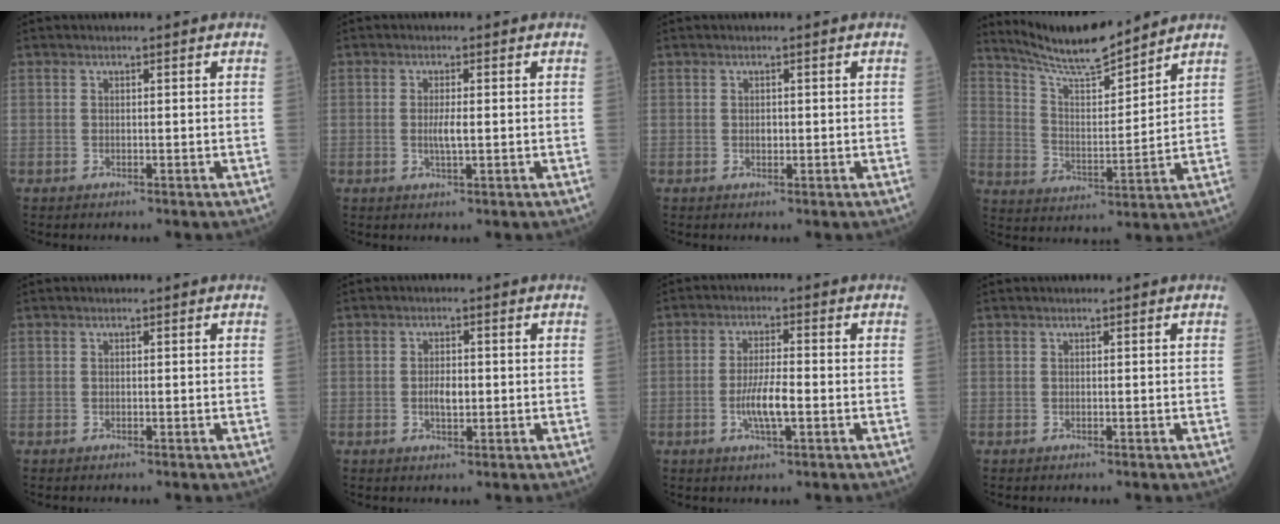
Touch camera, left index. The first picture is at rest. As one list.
[{"total": 2.3, "force": [-0.1, 0.2, 2.2], "torque": [-0.047, -0.003, -0.001]}, {"total": 1.4, "force": [0.0, 0.8, 1.2], "torque": [-0.021, 0.000, 0.002]}, {"total": 12.0, "force": [11.2, 0.7, 4.2], "torque": [-0.085, 0.002, 0.204]}, {"total": 0.0}, {"total": 2.7, "force": [-0.3, 1.2, 2.5], "torque": [-0.048, 0.001, -0.004]}, {"total": 5.4, "force": [-1.4, 0.8, 5.1], "torque": [-0.103, -0.004, -0.026]}, {"total": 0.0}]